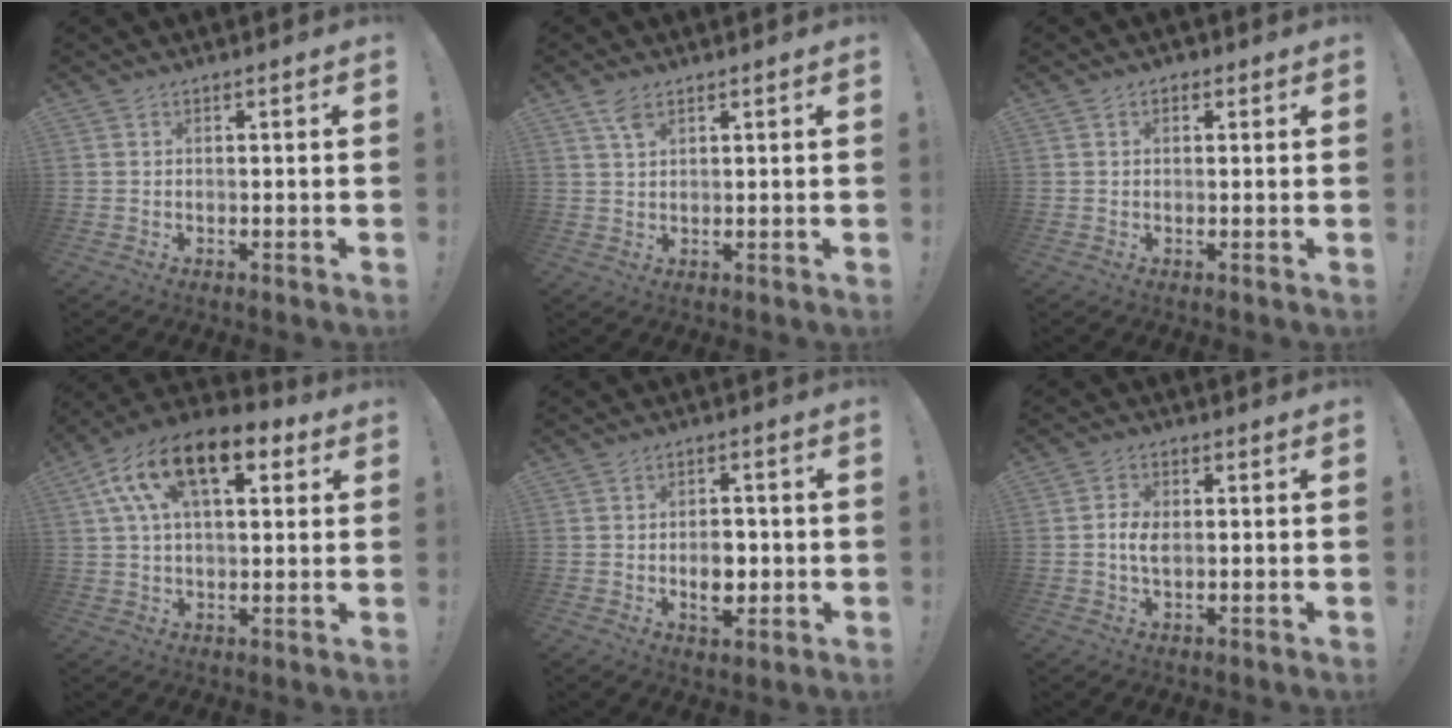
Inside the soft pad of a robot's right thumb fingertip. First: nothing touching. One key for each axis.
{"total": 4.0, "fx": 2.5, "fy": 1.8, "fz": 2.6, "tx": -0.046, "ty": -0.011, "tz": 0.045}
{"total": 1.5, "fx": 0.4, "fy": 1.1, "fz": 0.9, "tx": -0.015, "ty": 0.003, "tz": 0.008}
{"total": 17.1, "fx": 7.6, "fy": 8.7, "fz": 12.6, "tx": -0.219, "ty": -0.019, "tz": 0.131}
{"total": 7.0, "fx": -1.3, "fy": 5.0, "fz": 4.7, "tx": -0.064, "ty": 0.009, "tz": -0.022}
{"total": 4.8, "fx": -0.2, "fy": 2.7, "fz": 3.9, "tx": -0.068, "ty": 0.006, "tz": -0.006}